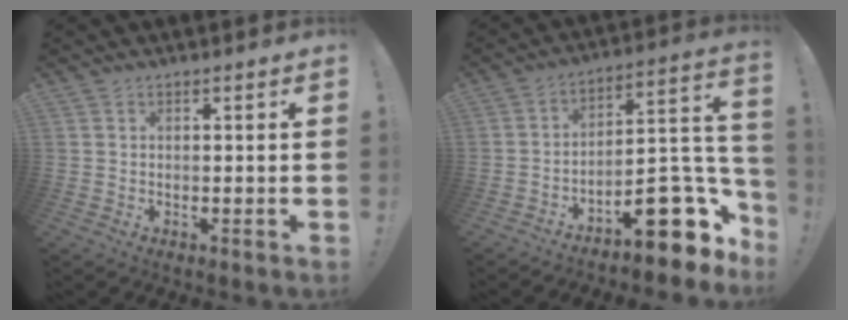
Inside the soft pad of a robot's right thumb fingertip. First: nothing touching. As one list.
[{"total": 17.8, "force": [-9.4, 7.1, 13.3], "torque": [-0.136, 0.043, -0.143]}]